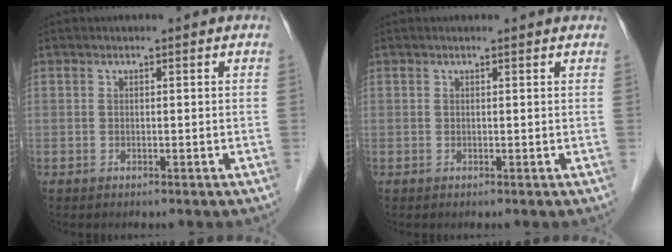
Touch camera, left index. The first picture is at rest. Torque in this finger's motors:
{"motor_torque": [-0.20, -0.09, -0.71, -0.01]}